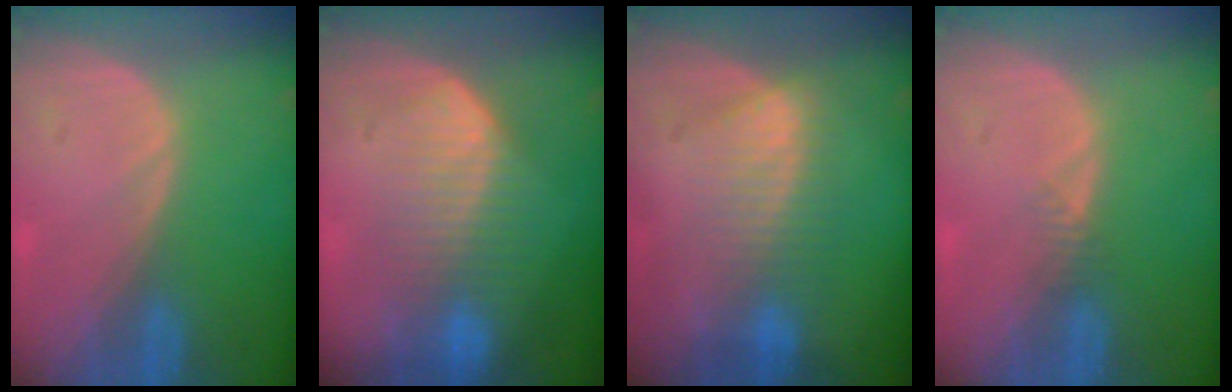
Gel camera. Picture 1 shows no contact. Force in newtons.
{"total": 7.7, "press": 7.4, "slide": 2.2}
{"total": 6.6, "press": 6.5, "slide": 0.9}
{"total": 1.2, "press": 1.0, "slide": 0.6}